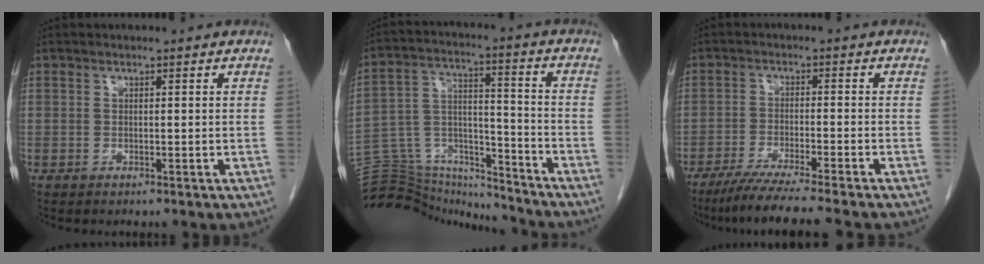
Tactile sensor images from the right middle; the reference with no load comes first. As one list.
[{"total": 18.5, "force": [-18.0, 3.0, 2.6], "torque": [-0.057, 0.045, -0.284]}, {"total": 9.2, "force": [-7.7, -1.3, 4.9], "torque": [-0.065, -0.030, -0.123]}]